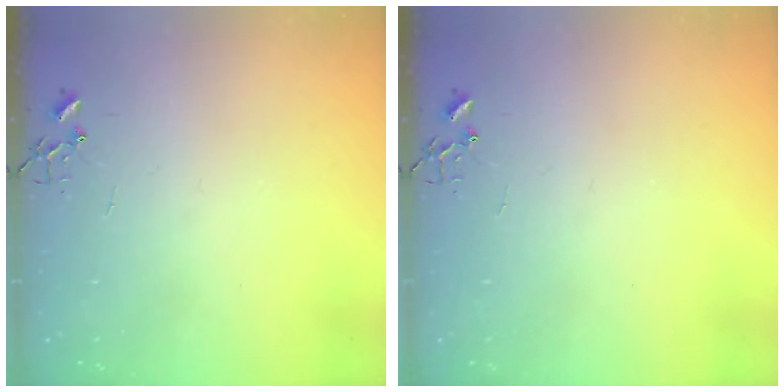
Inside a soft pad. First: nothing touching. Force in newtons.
{"total": 0.0}